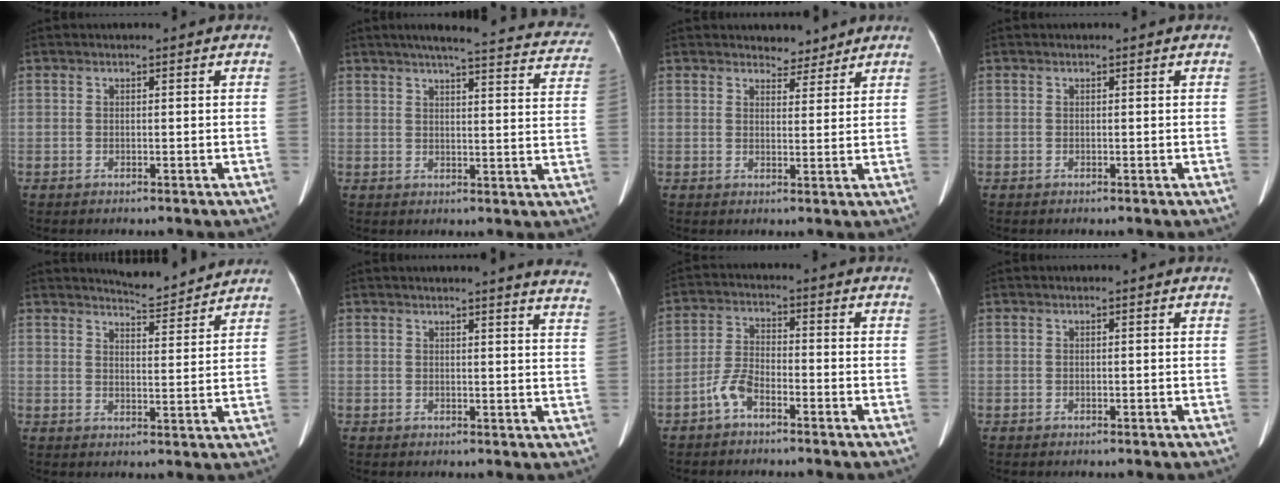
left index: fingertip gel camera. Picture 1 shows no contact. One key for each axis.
{"total": 22.9, "fx": 20.6, "fy": 3.3, "fz": 9.5, "tx": -0.114, "ty": -0.022, "tz": 0.227}
{"total": 3.2, "fx": 2.9, "fy": 1.4, "fz": 0.1, "tx": -0.001, "ty": -0.003, "tz": 0.040}
{"total": 0.0}
{"total": 6.4, "fx": 6.3, "fy": 0.1, "fz": 0.7, "tx": -0.021, "ty": -0.007, "tz": 0.089}
{"total": 10.9, "fx": 10.3, "fy": -0.5, "fz": 3.3, "tx": -0.029, "ty": -0.070, "tz": 0.085}
{"total": 4.4, "fx": -3.1, "fy": 1.4, "fz": 2.7, "tx": -0.067, "ty": 0.004, "tz": -0.061}
{"total": 0.0}